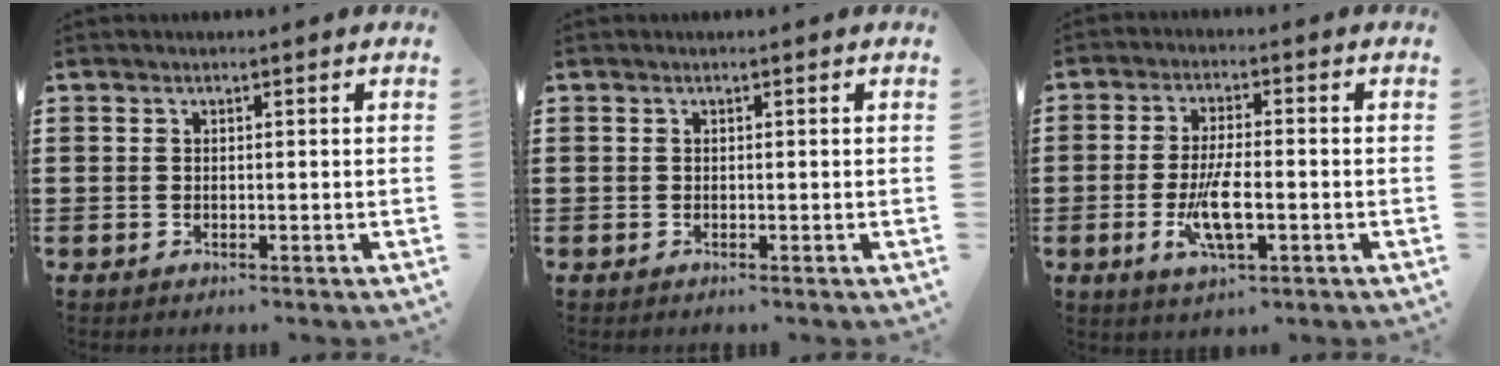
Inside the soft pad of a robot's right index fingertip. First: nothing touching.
{"total": 0.0}
{"total": 7.1, "force": [-2.1, 2.0, 6.5], "torque": [-0.139, -0.014, -0.040]}